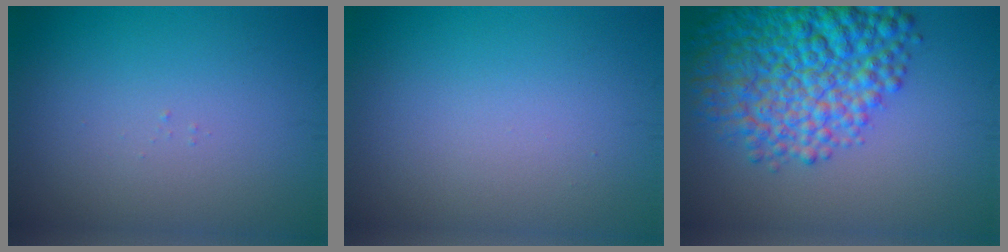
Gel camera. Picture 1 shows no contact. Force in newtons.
{"total": 0.0}
{"total": 10.2, "press": 10.2, "slide": 0.4}